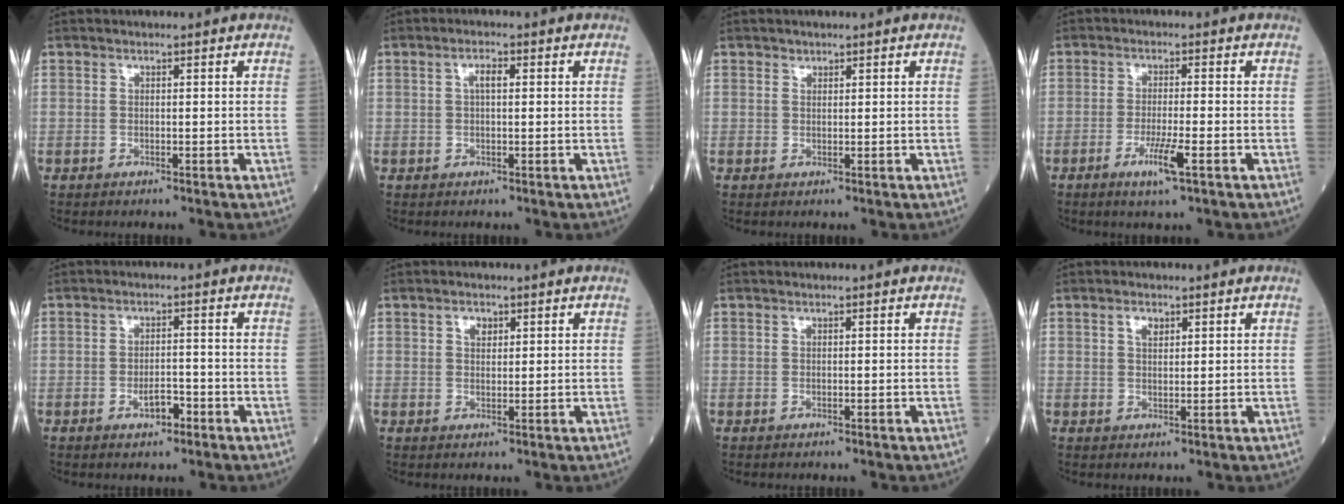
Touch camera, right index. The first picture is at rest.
{"total": 2.1, "force": [0.5, 0.7, 1.9], "torque": [-0.038, 0.006, 0.008]}
{"total": 0.5, "force": [0.5, -0.1, 0.0], "torque": [0.004, -0.003, 0.004]}
{"total": 4.5, "force": [-2.1, -0.1, 3.9], "torque": [-0.076, -0.010, -0.040]}
{"total": 3.1, "force": [-1.6, 1.3, 2.3], "torque": [-0.036, 0.004, -0.027]}
{"total": 1.9, "force": [0.9, 1.2, 1.2], "torque": [-0.019, 0.002, 0.014]}
{"total": 0.0}
{"total": 2.0, "force": [1.0, 1.0, 1.4], "torque": [-0.025, 0.002, 0.019]}